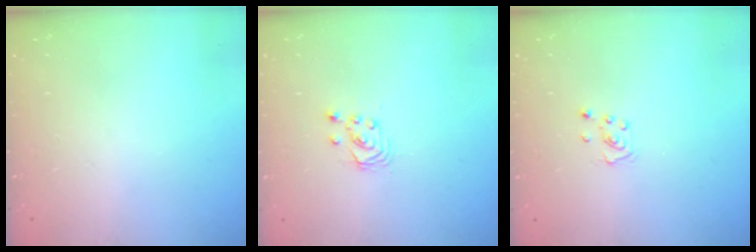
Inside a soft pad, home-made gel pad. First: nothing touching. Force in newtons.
{"total": 2.5, "press": 2.5, "slide": 0.3}
{"total": 2.8, "press": 2.8, "slide": 0.3}